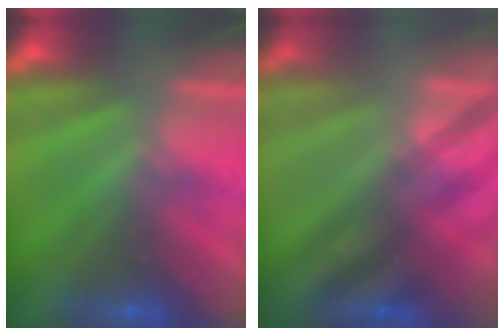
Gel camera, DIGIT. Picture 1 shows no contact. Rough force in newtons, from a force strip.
{"total": 2.9}